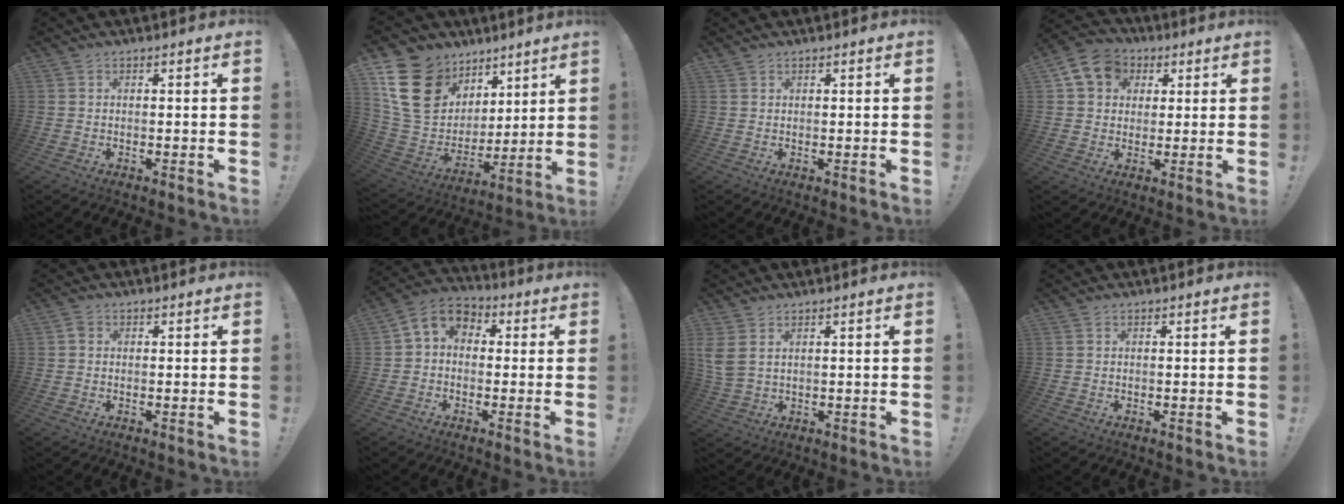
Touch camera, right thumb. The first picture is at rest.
{"total": 20.2, "force": [9.6, 15.3, 8.9], "torque": [-0.142, -0.054, 0.203]}
{"total": 0.5, "force": [0.5, 0.3, 0.1], "torque": [-0.001, -0.001, 0.009]}
{"total": 10.7, "force": [3.7, 9.0, 4.4], "torque": [-0.062, -0.006, 0.075]}
{"total": 2.1, "force": [0.1, 1.7, 1.2], "torque": [-0.030, 0.009, 0.004]}
{"total": 6.1, "force": [0.0, 5.2, 3.3], "torque": [-0.063, 0.009, 0.006]}
{"total": 5.0, "force": [2.2, 2.9, 3.4], "torque": [-0.073, -0.011, 0.043]}
{"total": 0.0}